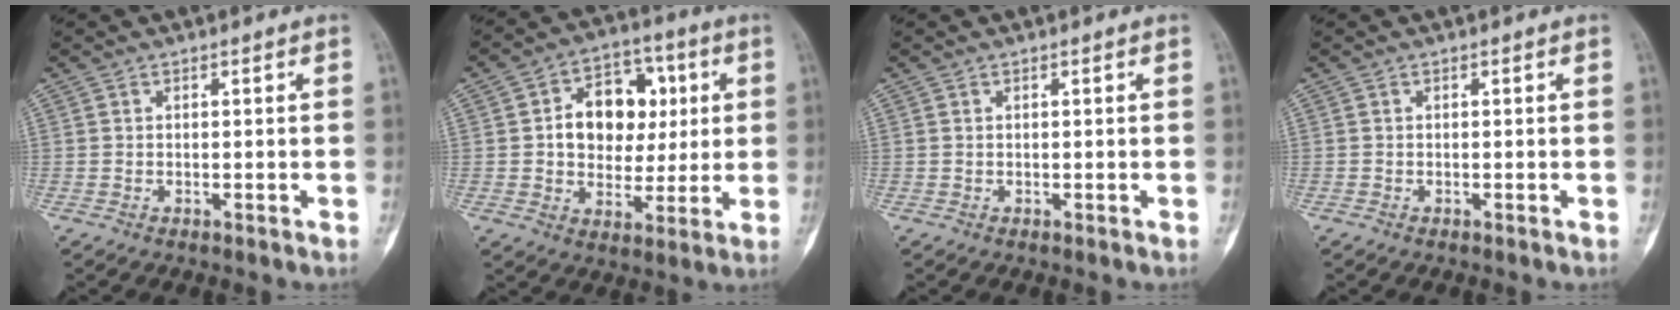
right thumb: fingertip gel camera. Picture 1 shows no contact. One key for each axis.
{"total": 14.0, "fx": 2.3, "fy": 10.5, "fz": 8.9, "tx": -0.083, "ty": 0.011, "tz": 0.036}
{"total": 0.0}
{"total": 0.0}